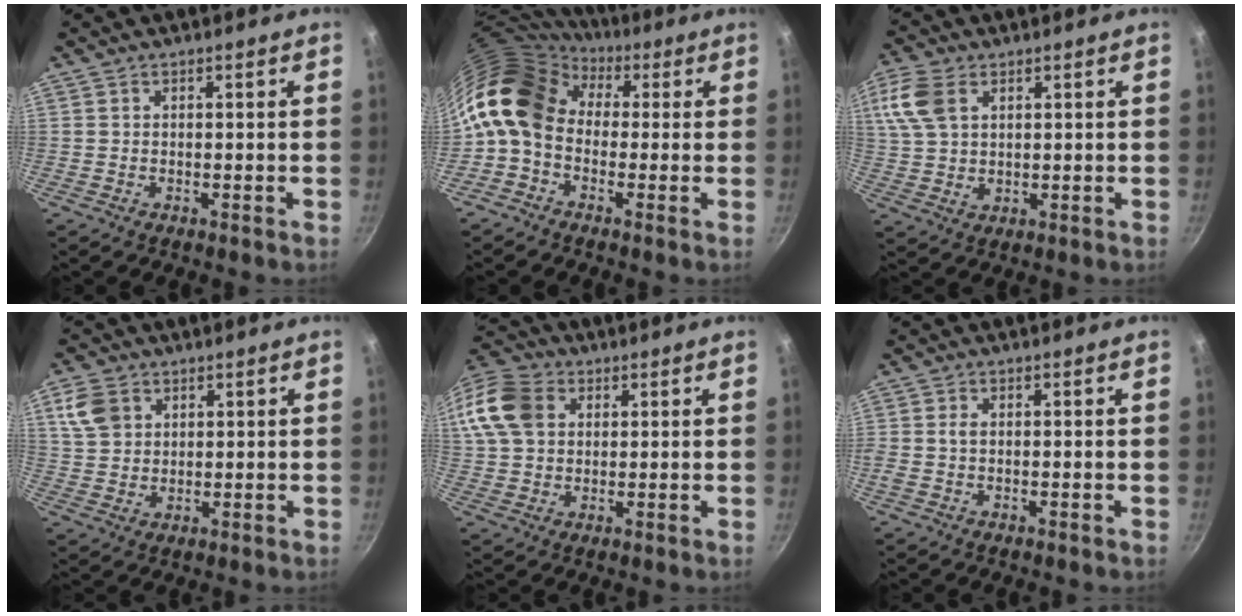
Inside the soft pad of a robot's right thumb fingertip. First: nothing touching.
{"total": 13.6, "force": [2.5, 10.1, 8.7], "torque": [-0.150, 0.018, 0.019]}
{"total": 9.5, "force": [3.6, 6.2, 6.3], "torque": [-0.127, -0.001, 0.073]}
{"total": 7.3, "force": [3.0, 5.5, 3.7], "torque": [-0.056, 0.001, 0.063]}
{"total": 17.0, "force": [4.8, 13.2, 9.6], "torque": [-0.219, 0.025, 0.078]}
{"total": 1.6, "force": [-0.1, 1.1, 1.2], "torque": [-0.024, 0.004, -0.003]}